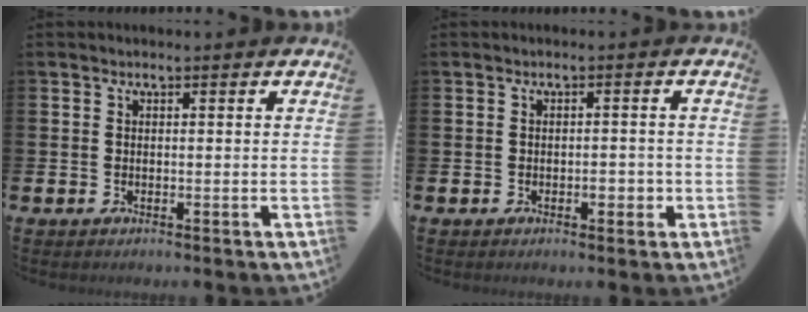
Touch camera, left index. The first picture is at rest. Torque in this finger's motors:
{"motor_torque": [-0.02, -0.01, 0.00, 0.00]}